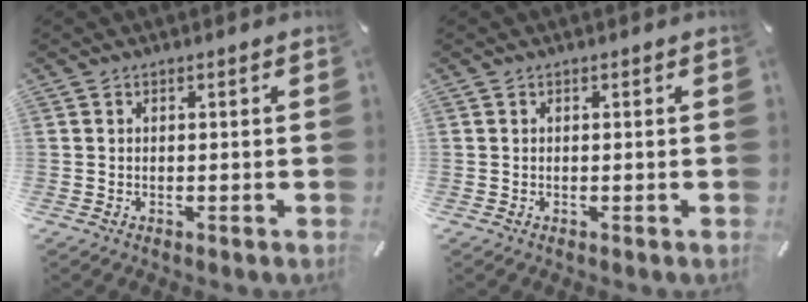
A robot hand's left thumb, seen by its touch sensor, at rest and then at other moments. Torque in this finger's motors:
{"motor_torque": [0.01, 0.03, -0.06, 0.00, 0.00]}